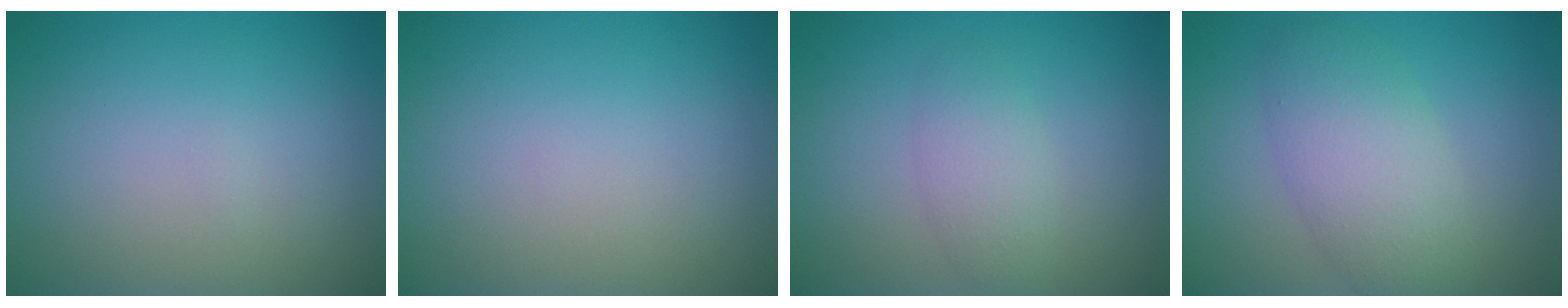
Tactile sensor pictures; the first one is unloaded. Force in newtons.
{"total": 0.0}
{"total": 2.1, "press": 2.1, "slide": 0.1}
{"total": 4.7, "press": 4.7, "slide": 0.3}